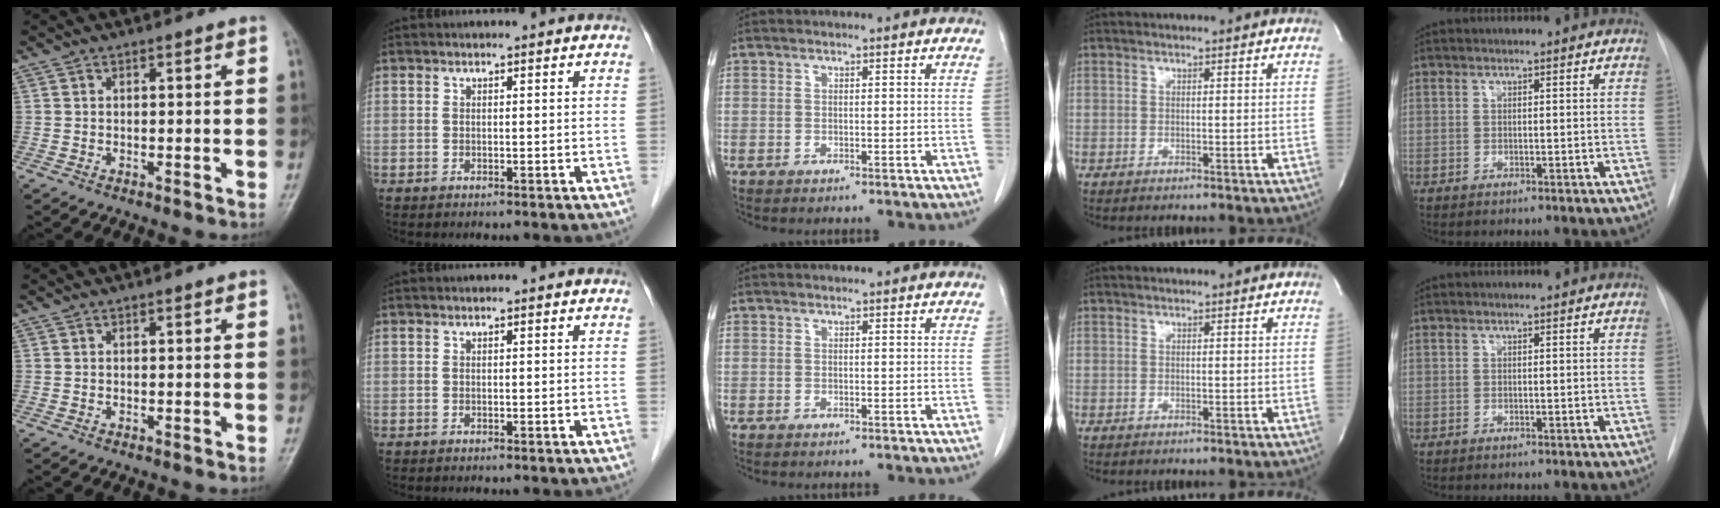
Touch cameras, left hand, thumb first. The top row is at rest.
{}